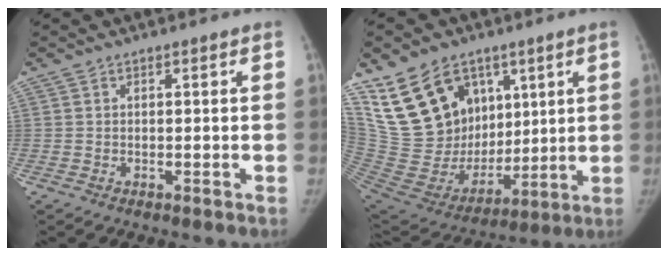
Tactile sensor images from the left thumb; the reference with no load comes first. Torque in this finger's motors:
{"motor_torque": [1.49, 1.48, 1.41, -1.36, 0.08]}